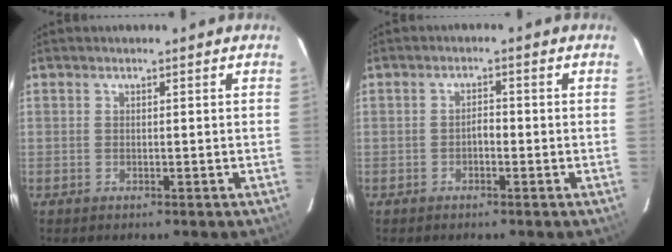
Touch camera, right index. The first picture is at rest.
{"total": 1.6, "force": [-0.6, 0.7, 1.3], "torque": [-0.018, 0.006, -0.012]}